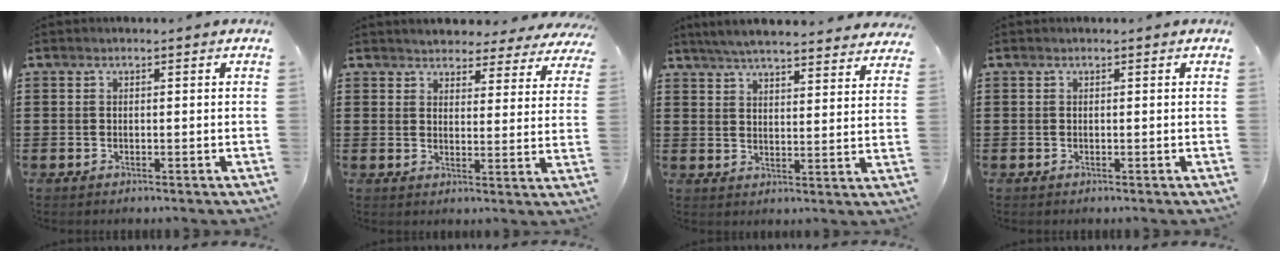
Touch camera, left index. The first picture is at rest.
{"total": 3.6, "force": [3.6, 0.5, -0.1], "torque": [-0.018, -0.019, 0.062]}
{"total": 5.4, "force": [5.2, -0.1, 1.3], "torque": [-0.044, -0.023, 0.092]}
{"total": 0.0}